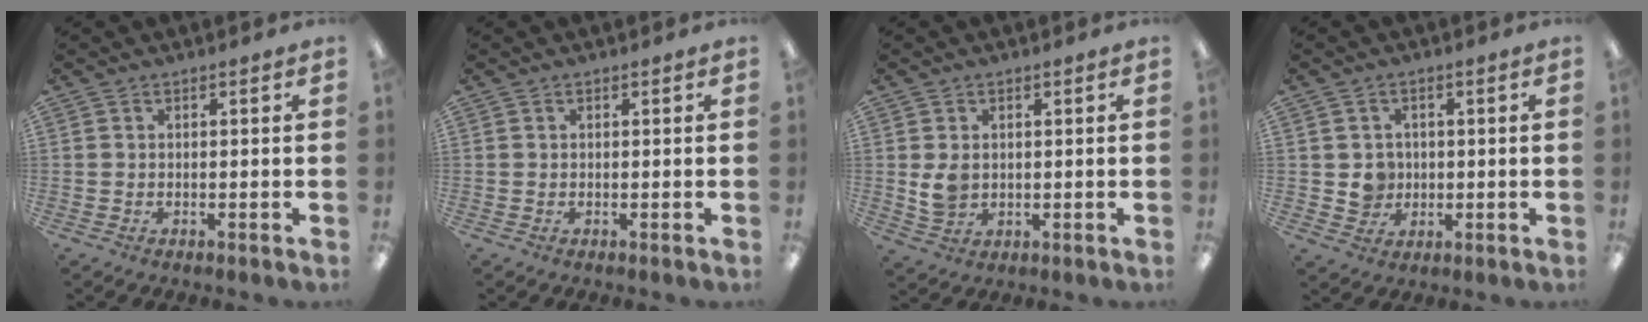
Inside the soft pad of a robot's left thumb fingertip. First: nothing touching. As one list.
[{"total": 0.0}, {"total": 4.4, "force": [0.9, 3.4, 2.5], "torque": [-0.041, -0.004, 0.014]}, {"total": 4.4, "force": [0.4, 4.3, 1.1], "torque": [-0.007, 0.001, 0.007]}]